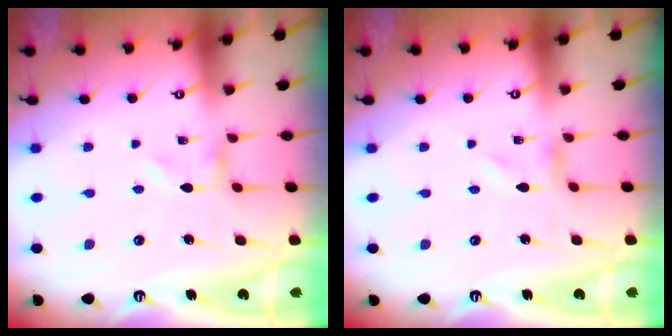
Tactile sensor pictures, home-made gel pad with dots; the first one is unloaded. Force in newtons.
{"total": 0.0}